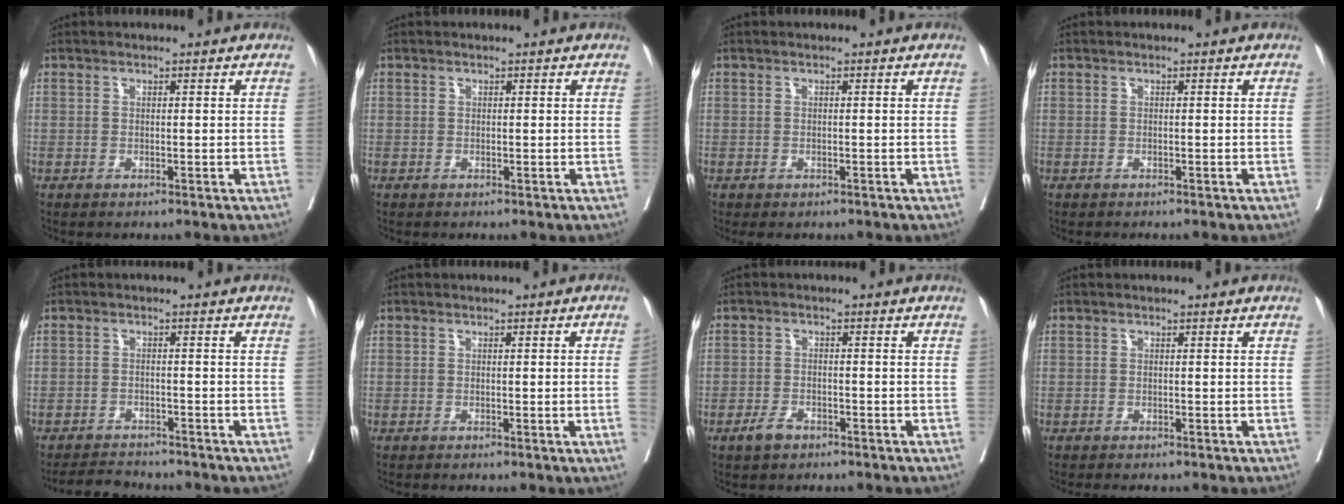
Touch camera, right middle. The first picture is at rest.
{"total": 0.0}
{"total": 0.8, "force": [-0.6, 0.4, 0.3], "torque": [-0.005, 0.000, -0.009]}
{"total": 0.6, "force": [-0.5, 0.1, 0.1], "torque": [-0.002, -0.001, -0.012]}
{"total": 4.5, "force": [-4.4, 0.8, 0.6], "torque": [-0.008, -0.014, -0.074]}
{"total": 2.6, "force": [-0.2, -0.4, 2.6], "torque": [-0.045, 0.003, 0.004]}
{"total": 2.5, "force": [-1.7, 1.2, 1.3], "torque": [-0.027, 0.001, -0.028]}
{"total": 1.2, "force": [-1.0, 0.2, 0.5], "torque": [-0.004, -0.002, -0.018]}